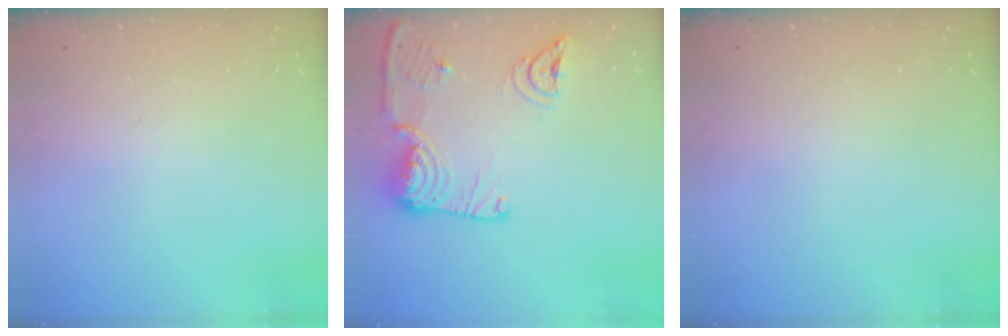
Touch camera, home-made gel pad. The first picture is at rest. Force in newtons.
{"total": 16.4, "press": 16.3, "slide": 2.0}
{"total": 0.0}